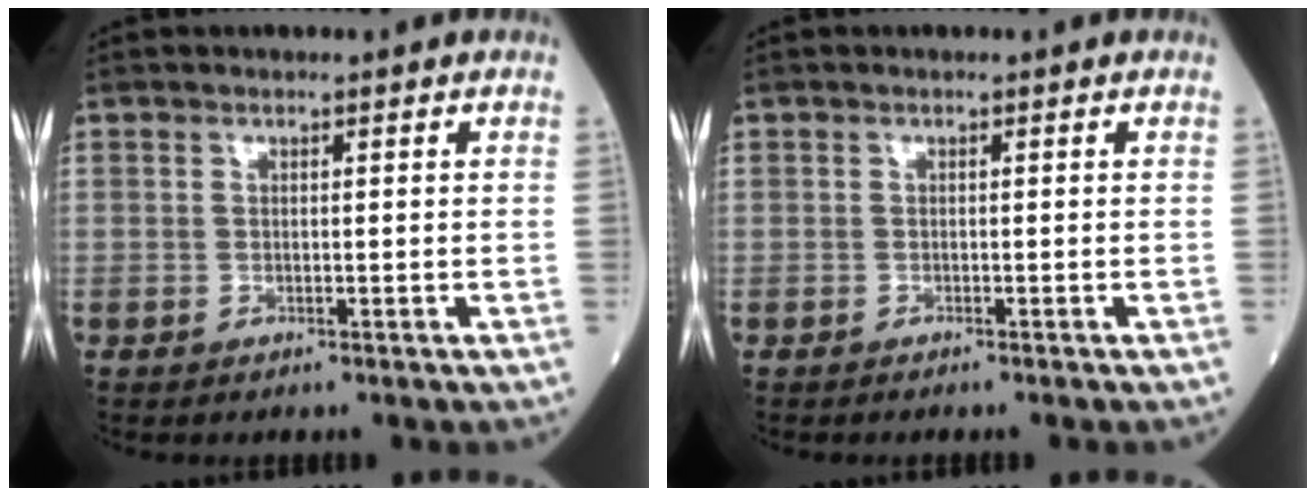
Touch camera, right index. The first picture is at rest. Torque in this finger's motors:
{"motor_torque": [-1.37, 0.61, -0.79, -0.21]}